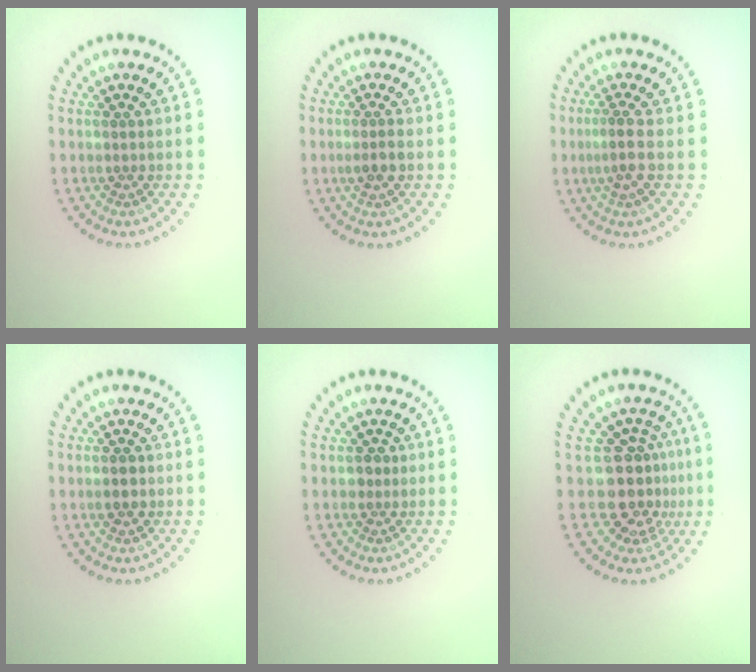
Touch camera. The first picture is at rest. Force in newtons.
{"total": 1.3, "press": 1.1, "slide": 0.7}
{"total": 1.7, "press": 1.4, "slide": 1.0}
{"total": 1.1, "press": 1.1, "slide": 0.2}
{"total": 0.9, "press": 0.8, "slide": 0.5}
{"total": 4.1, "press": 3.1, "slide": 2.8}